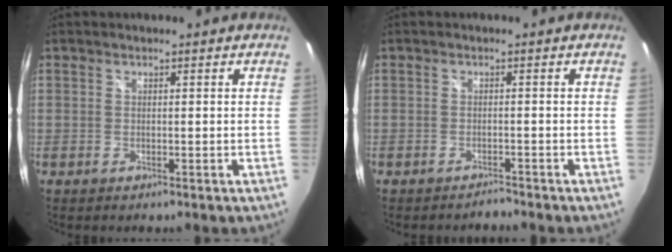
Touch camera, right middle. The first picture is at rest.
{"total": 1.4, "force": [-1.4, 0.2, 0.0], "torque": [-0.003, -0.002, -0.024]}